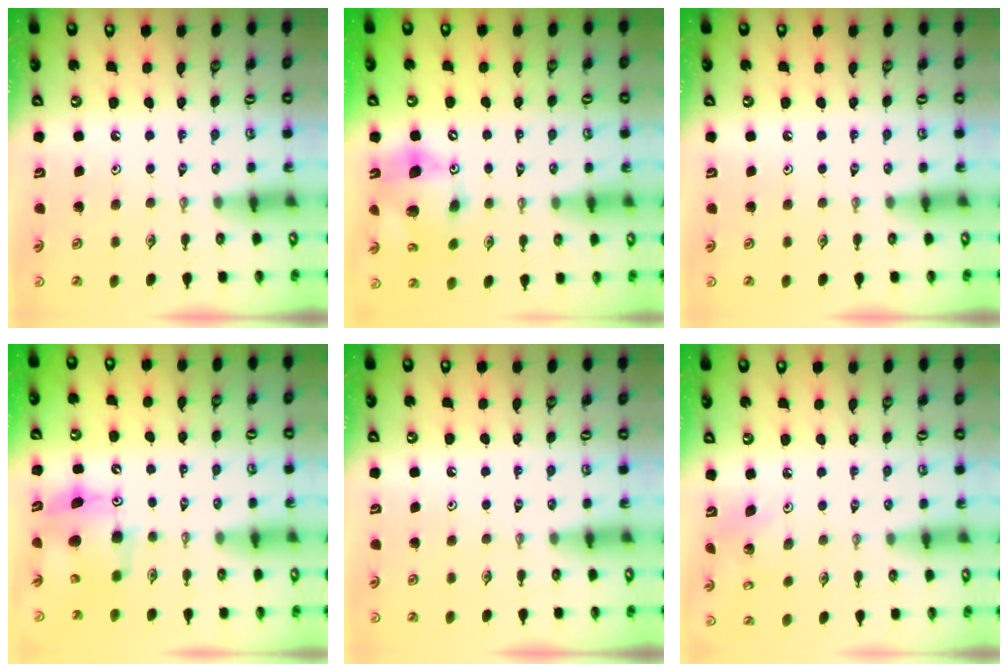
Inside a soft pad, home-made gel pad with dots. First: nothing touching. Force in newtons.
{"total": 14.2, "press": 13.9, "slide": 2.9}
{"total": 0.0}
{"total": 9.3, "press": 9.3, "slide": 0.6}
{"total": 0.0}
{"total": 3.5, "press": 3.5, "slide": 0.3}